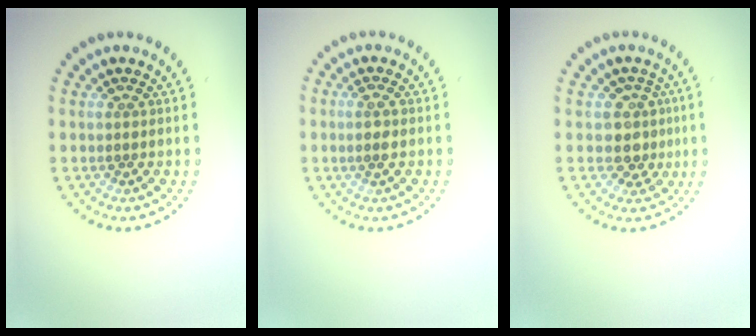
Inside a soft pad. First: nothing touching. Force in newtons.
{"total": 1.1, "press": 0.9, "slide": 0.7}
{"total": 2.5, "press": 2.1, "slide": 1.4}